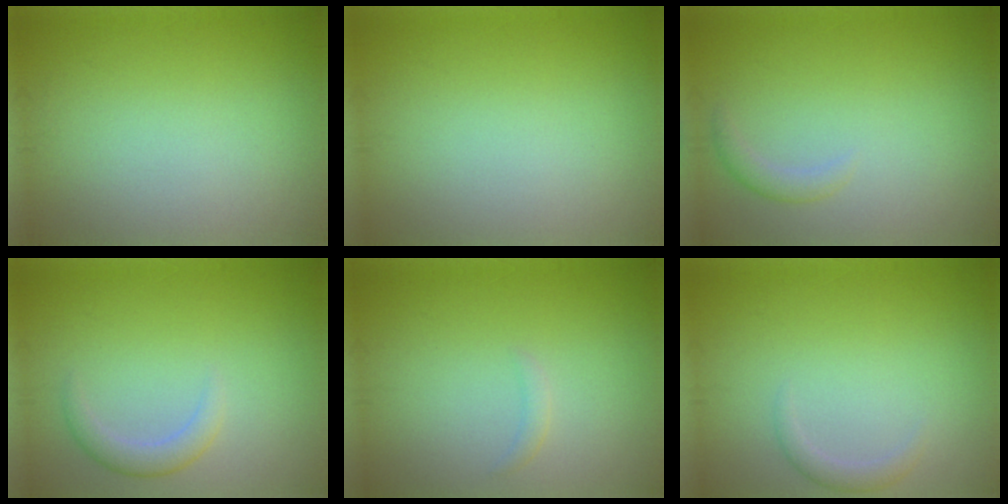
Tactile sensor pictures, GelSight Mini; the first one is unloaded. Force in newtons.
{"total": 0.0}
{"total": 1.1, "press": 1.1, "slide": 0.1}
{"total": 2.0, "press": 2.0, "slide": 0.1}
{"total": 0.8, "press": 0.8, "slide": 0.1}
{"total": 1.2, "press": 1.2, "slide": 0.0}